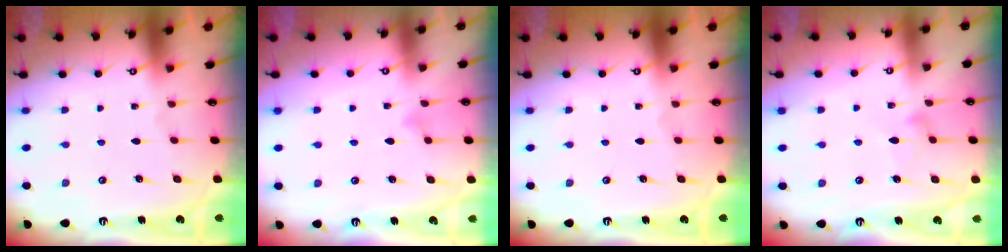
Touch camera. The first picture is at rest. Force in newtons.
{"total": 3.9, "press": 3.9, "slide": 0.2}
{"total": 0.0}
{"total": 7.8, "press": 7.8, "slide": 0.5}